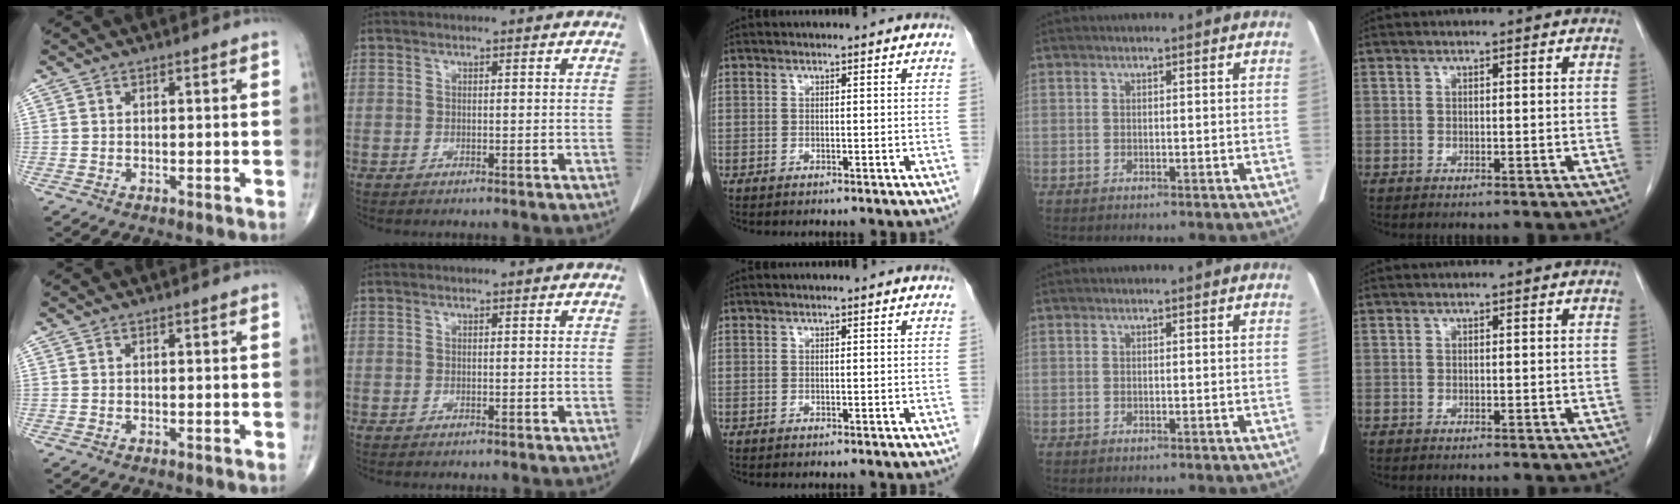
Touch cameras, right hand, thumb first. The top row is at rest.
{}